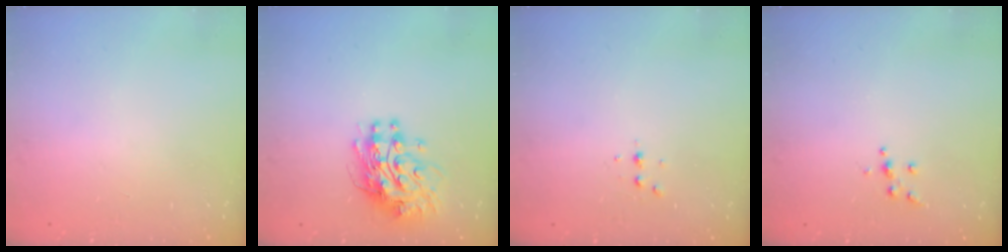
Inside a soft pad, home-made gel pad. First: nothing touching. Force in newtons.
{"total": 11.2, "press": 11.2, "slide": 0.9}
{"total": 3.5, "press": 3.5, "slide": 0.5}
{"total": 4.8, "press": 4.8, "slide": 0.6}